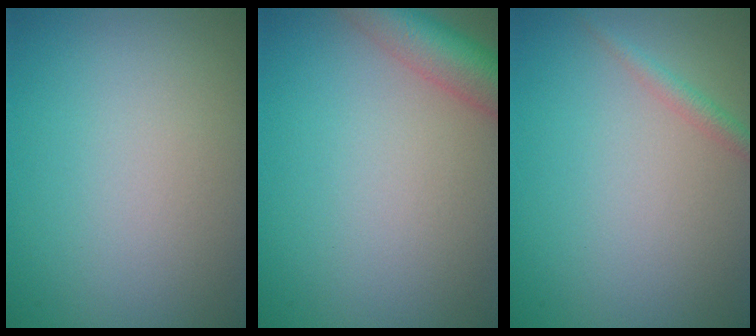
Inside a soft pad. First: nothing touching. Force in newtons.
{"total": 5.5, "press": 5.5, "slide": 0.2}
{"total": 1.3, "press": 1.3, "slide": 0.1}